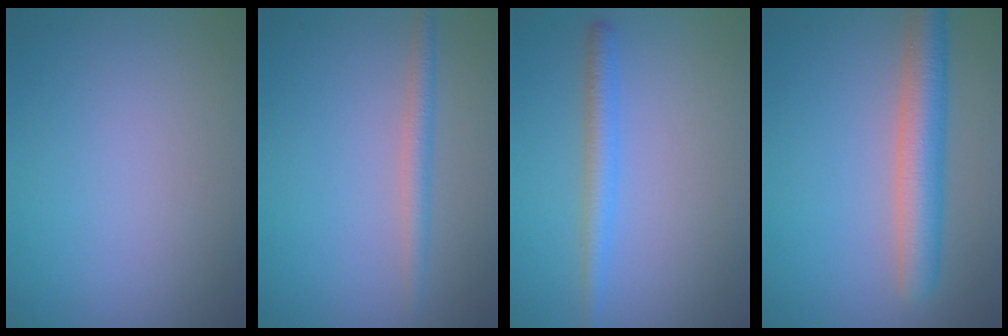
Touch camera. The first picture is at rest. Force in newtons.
{"total": 1.8, "press": 1.8, "slide": 0.1}
{"total": 2.3, "press": 2.3, "slide": 0.1}
{"total": 5.0, "press": 5.0, "slide": 0.3}